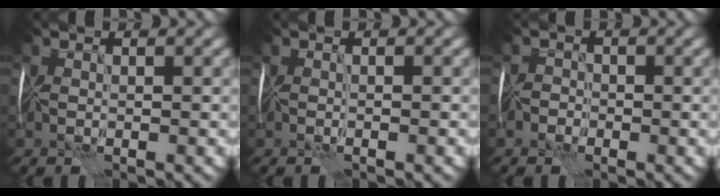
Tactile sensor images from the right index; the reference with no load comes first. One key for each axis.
{"total": 0.0}
{"total": 1.8, "fx": -1.6, "fy": 0.5, "fz": -0.5, "tx": 0.033, "ty": 0.007, "tz": -0.031}